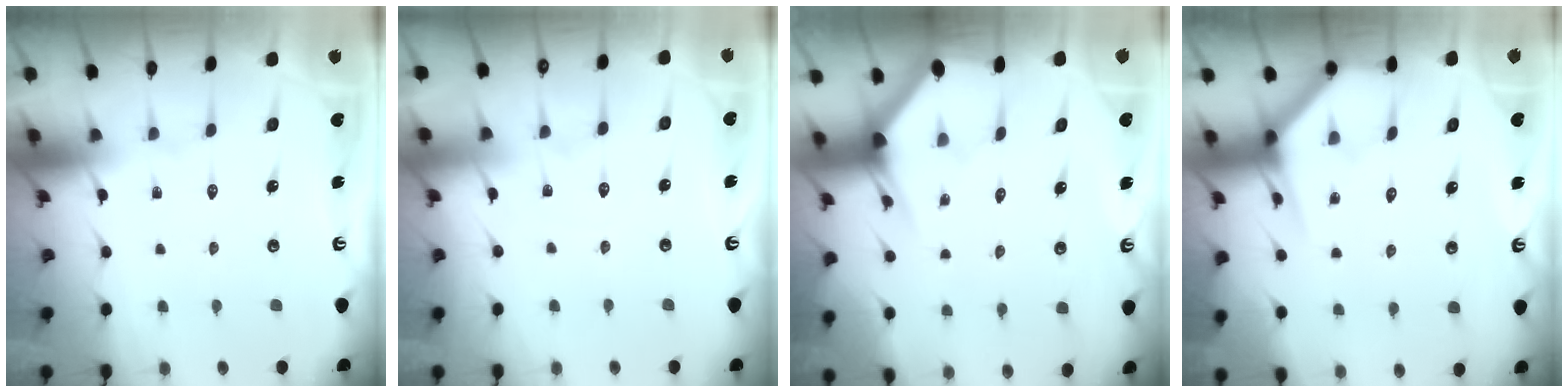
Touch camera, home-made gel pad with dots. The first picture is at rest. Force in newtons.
{"total": 3.9, "press": 3.9, "slide": 0.4}
{"total": 3.1, "press": 3.1, "slide": 0.1}
{"total": 4.3, "press": 4.2, "slide": 0.3}